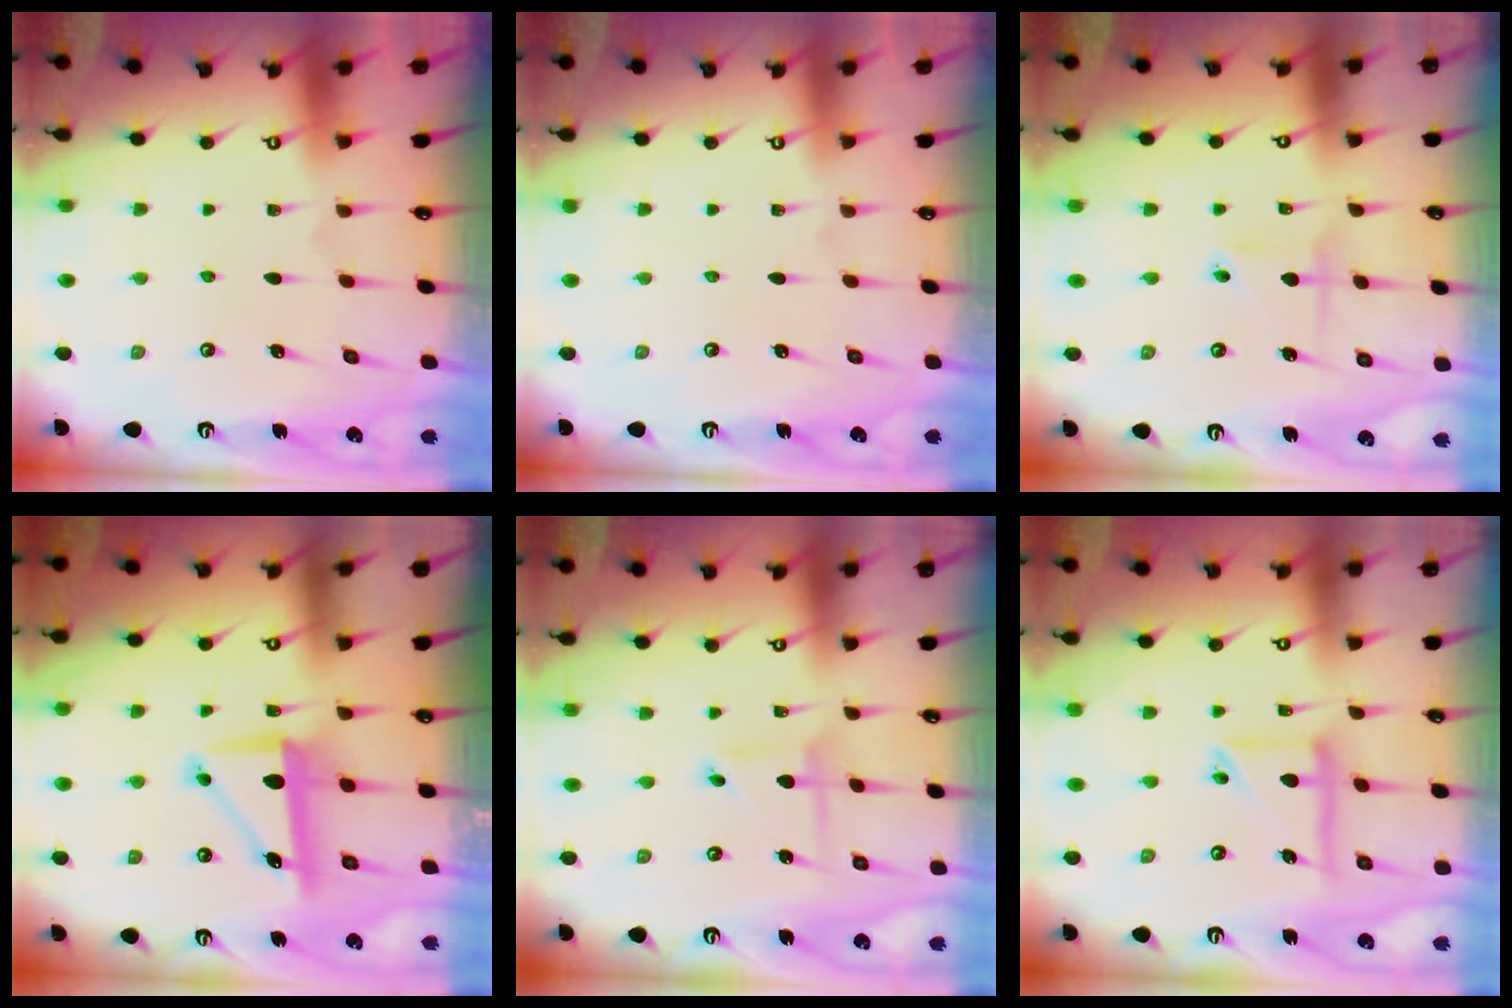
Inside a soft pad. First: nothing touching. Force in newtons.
{"total": 0.0}
{"total": 2.4, "press": 2.2, "slide": 1.0}
{"total": 8.8, "press": 8.8, "slide": 1.0}
{"total": 2.8, "press": 2.8, "slide": 0.3}
{"total": 10.6, "press": 10.5, "slide": 0.9}